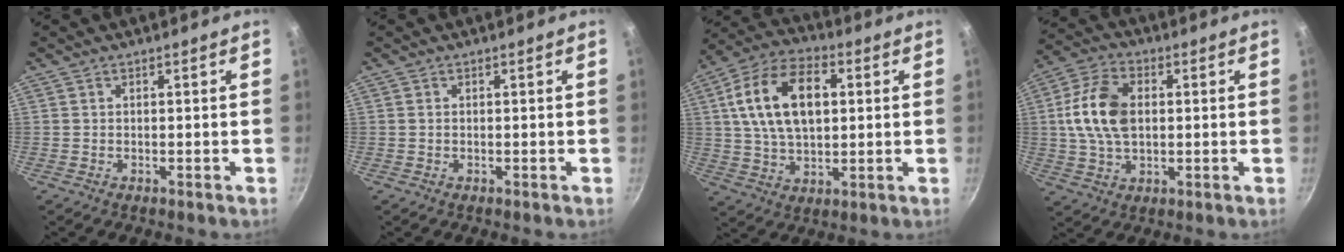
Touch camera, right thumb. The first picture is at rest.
{"total": 0.0}
{"total": 17.2, "force": [3.6, 10.3, 13.3], "torque": [-0.218, 0.011, 0.055]}
{"total": 12.6, "force": [1.3, 7.9, 9.7], "torque": [-0.175, 0.012, 0.017]}